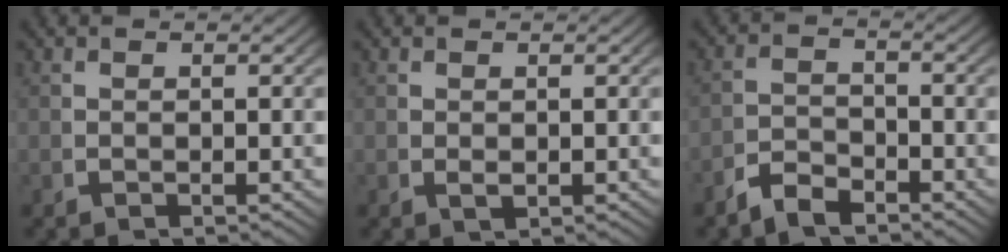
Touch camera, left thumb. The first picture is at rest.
{"total": 1.1, "force": [0.3, 0.7, 0.7], "torque": [-0.019, -0.006, 0.012]}
{"total": 2.8, "force": [-2.6, 1.0, 0.5], "torque": [0.002, -0.004, -0.051]}